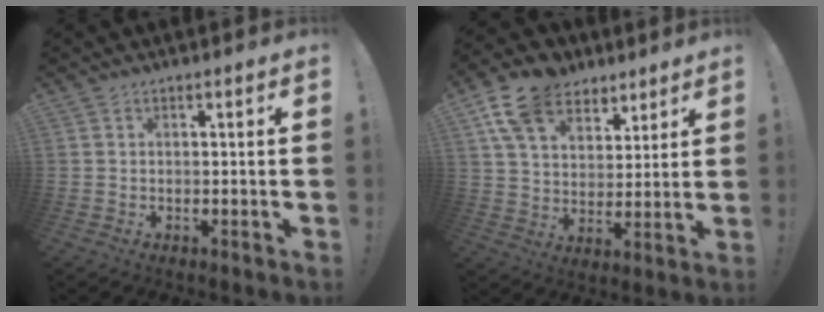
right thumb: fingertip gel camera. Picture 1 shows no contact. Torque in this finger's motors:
{"motor_torque": [0.49, 0.55, 0.49, 0.04, 0.39]}